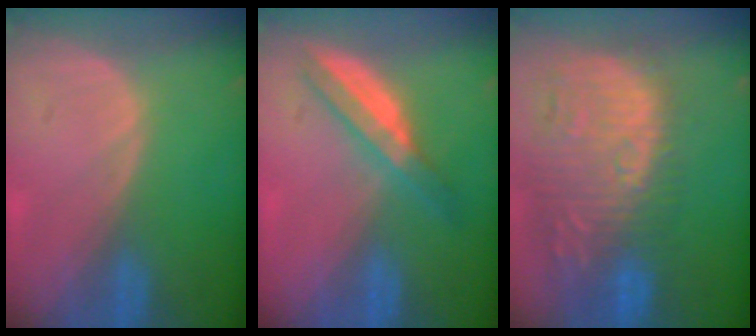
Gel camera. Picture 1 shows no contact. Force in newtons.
{"total": 6.0, "press": 5.2, "slide": 3.0}
{"total": 13.7, "press": 12.2, "slide": 6.3}